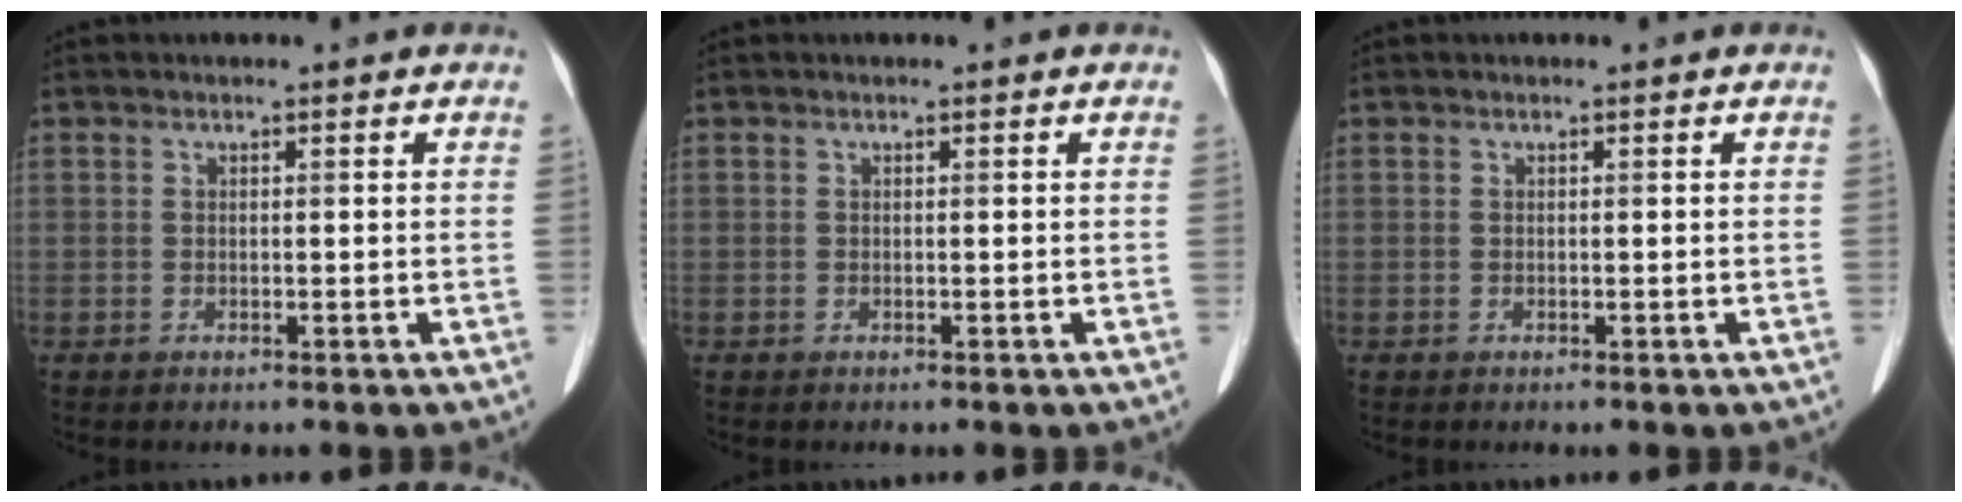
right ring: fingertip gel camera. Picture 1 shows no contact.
{"total": 0.0}
{"total": 0.0}